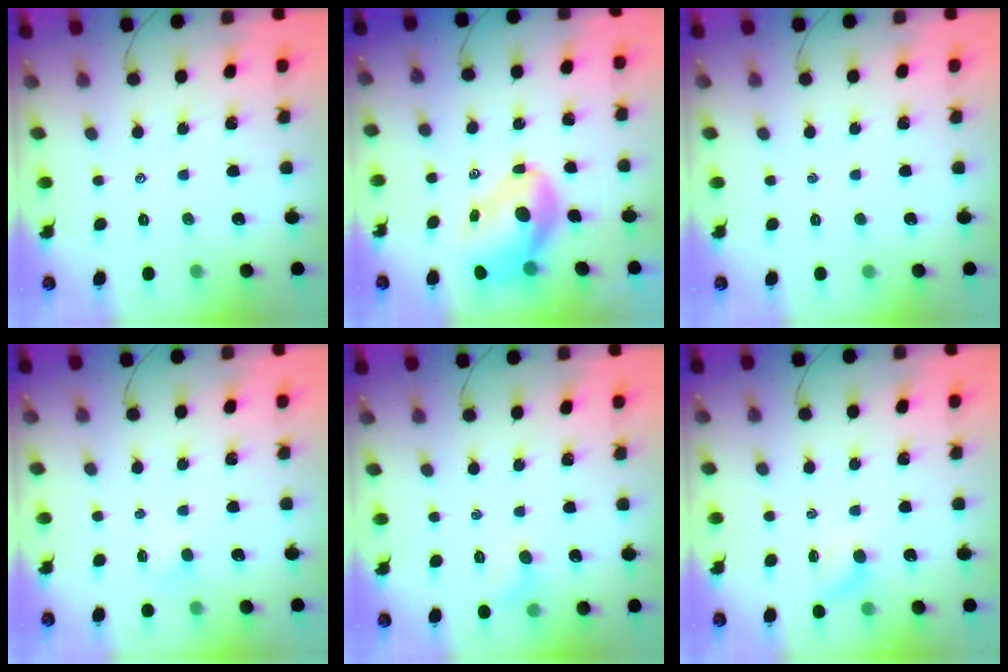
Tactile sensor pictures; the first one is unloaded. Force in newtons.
{"total": 9.2, "press": 8.9, "slide": 2.6}
{"total": 0.0}
{"total": 1.3, "press": 1.2, "slide": 0.5}
{"total": 5.2, "press": 5.0, "slide": 1.7}
{"total": 5.7, "press": 5.6, "slide": 1.2}